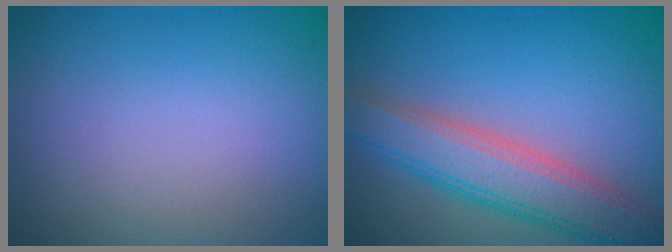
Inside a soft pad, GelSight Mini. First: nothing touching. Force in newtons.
{"total": 6.0, "press": 6.0, "slide": 0.4}